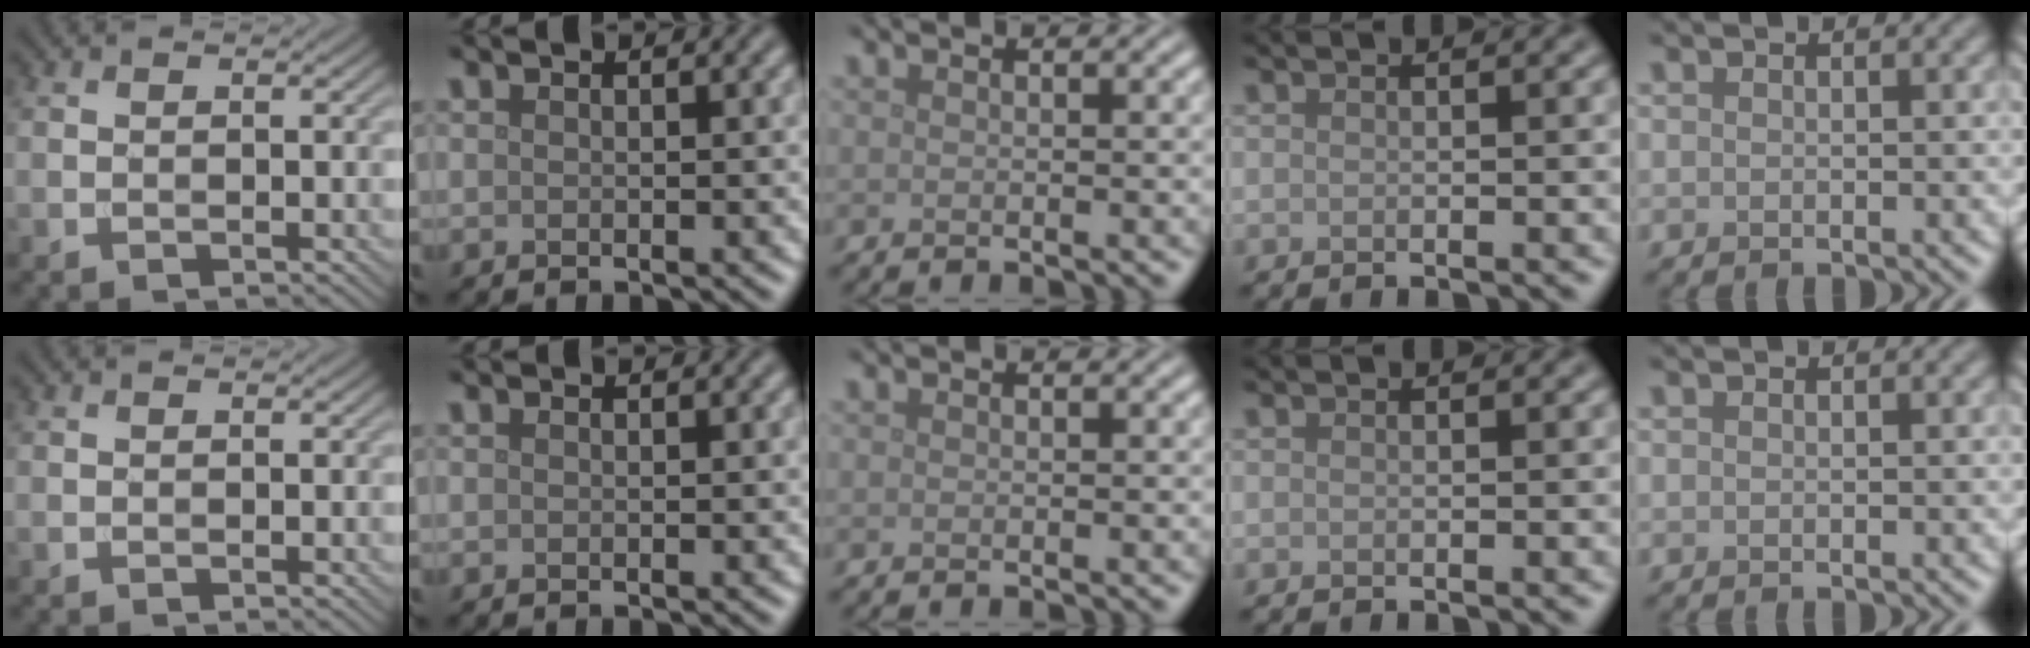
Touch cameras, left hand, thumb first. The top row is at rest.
{}